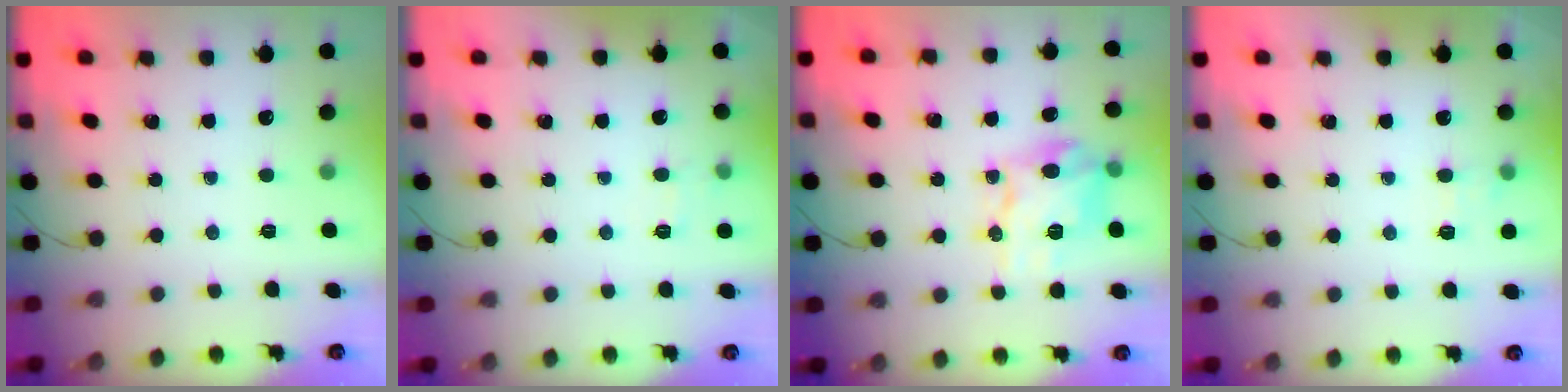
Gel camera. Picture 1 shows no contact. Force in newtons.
{"total": 6.6, "press": 6.4, "slide": 1.6}
{"total": 12.5, "press": 12.4, "slide": 1.6}
{"total": 6.2, "press": 5.9, "slide": 1.8}